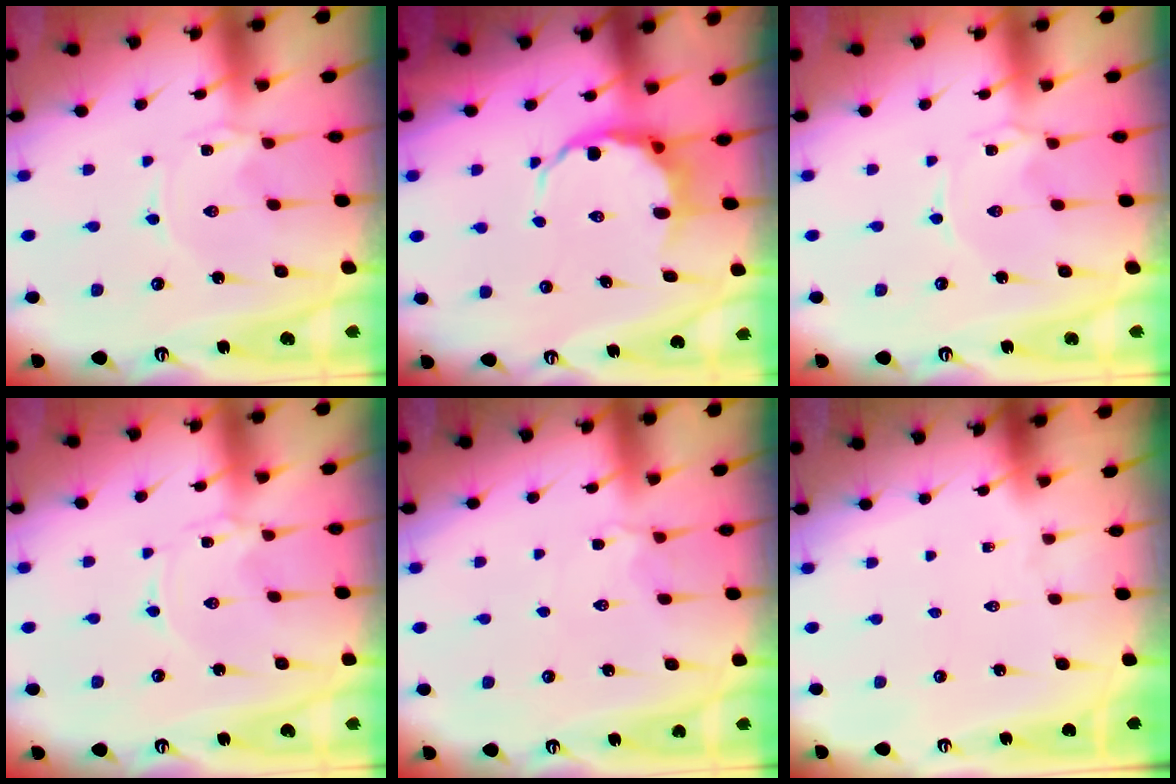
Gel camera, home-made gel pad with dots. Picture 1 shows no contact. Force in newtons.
{"total": 7.2, "press": 6.9, "slide": 1.8}
{"total": 0.0}
{"total": 0.0}
{"total": 3.1, "press": 3.0, "slide": 0.7}
{"total": 0.0}